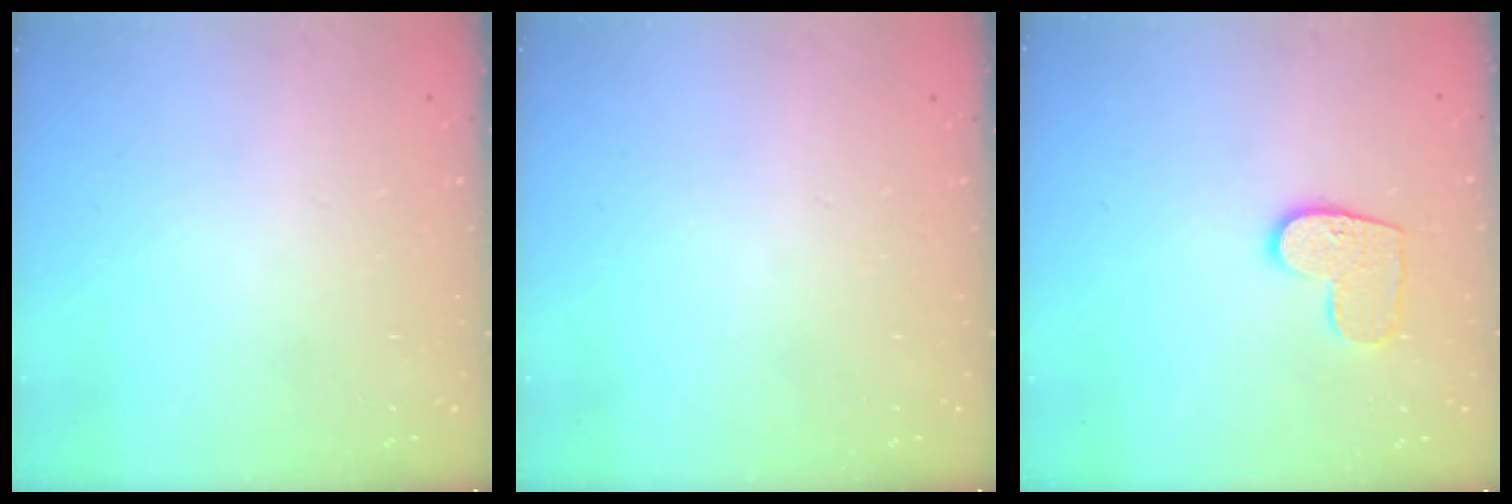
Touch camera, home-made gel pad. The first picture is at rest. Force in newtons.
{"total": 0.0}
{"total": 9.3, "press": 9.3, "slide": 0.4}